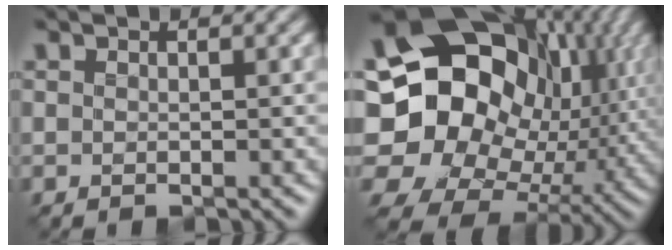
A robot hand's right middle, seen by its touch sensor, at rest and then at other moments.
{"total": 19.2, "force": [1.8, 15.7, 11.0], "torque": [-0.209, -0.001, 0.041]}